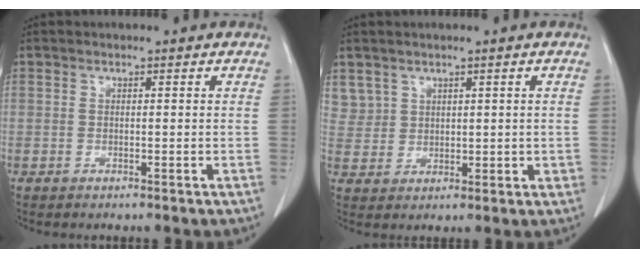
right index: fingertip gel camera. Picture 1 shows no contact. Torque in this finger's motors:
{"motor_torque": [-0.03, 0.15, 0.02, 0.04]}